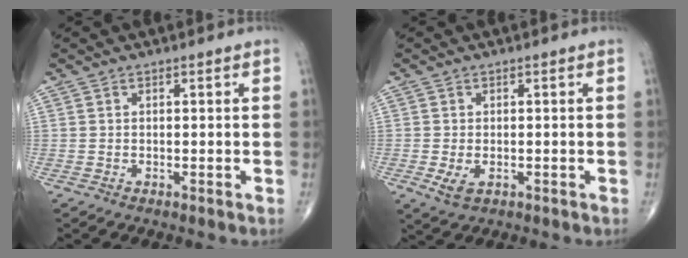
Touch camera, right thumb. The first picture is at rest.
{"total": 3.1, "force": [-0.9, 1.8, 2.4], "torque": [-0.047, -0.004, -0.012]}